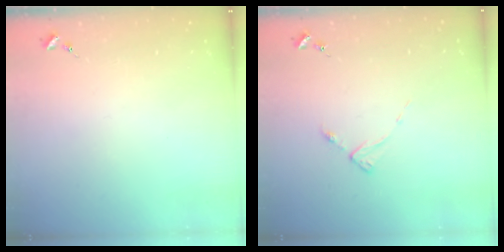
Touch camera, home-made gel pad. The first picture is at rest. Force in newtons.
{"total": 2.7, "press": 2.7, "slide": 0.4}